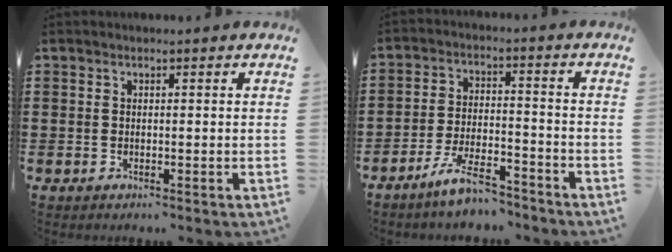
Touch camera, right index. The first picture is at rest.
{"total": 6.8, "force": [-5.9, 0.8, 3.1], "torque": [-0.077, -0.002, -0.117]}